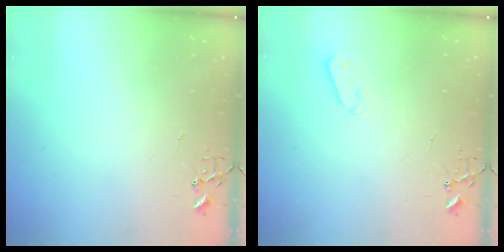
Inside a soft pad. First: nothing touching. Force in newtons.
{"total": 4.0, "press": 3.9, "slide": 0.8}